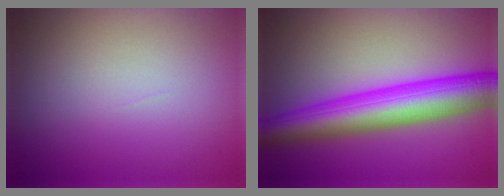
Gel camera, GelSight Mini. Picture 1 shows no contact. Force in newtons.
{"total": 9.0, "press": 8.9, "slide": 0.2}